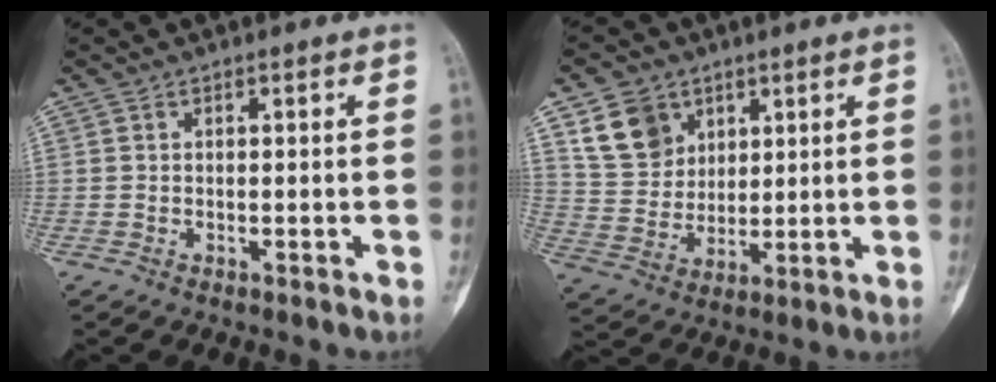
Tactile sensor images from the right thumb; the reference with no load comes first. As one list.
[{"total": 10.2, "force": [5.3, 7.9, 3.7], "torque": [-0.046, -0.022, 0.111]}]